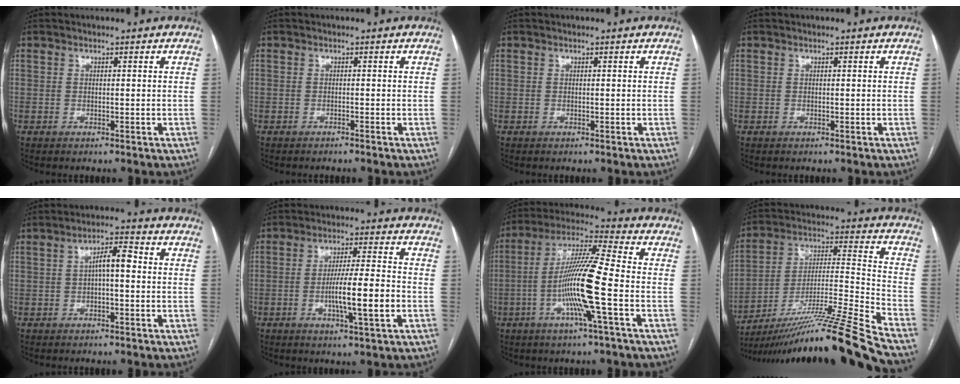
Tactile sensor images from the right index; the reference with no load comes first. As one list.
[{"total": 0.5, "force": [-0.5, -0.2, 0.1], "torque": [-0.002, 0.000, -0.010]}, {"total": 0.0}, {"total": 0.0}, {"total": 4.3, "force": [0.1, 1.1, 4.2], "torque": [-0.069, 0.017, 0.000]}, {"total": 9.0, "force": [-2.3, 0.2, 8.7], "torque": [-0.151, 0.000, -0.040]}, {"total": 13.5, "force": [-3.3, -0.7, 13.1], "torque": [-0.252, 0.000, -0.070]}, {"total": 22.9, "force": [-18.4, -3.0, 13.3], "torque": [-0.196, -0.012, -0.314]}]